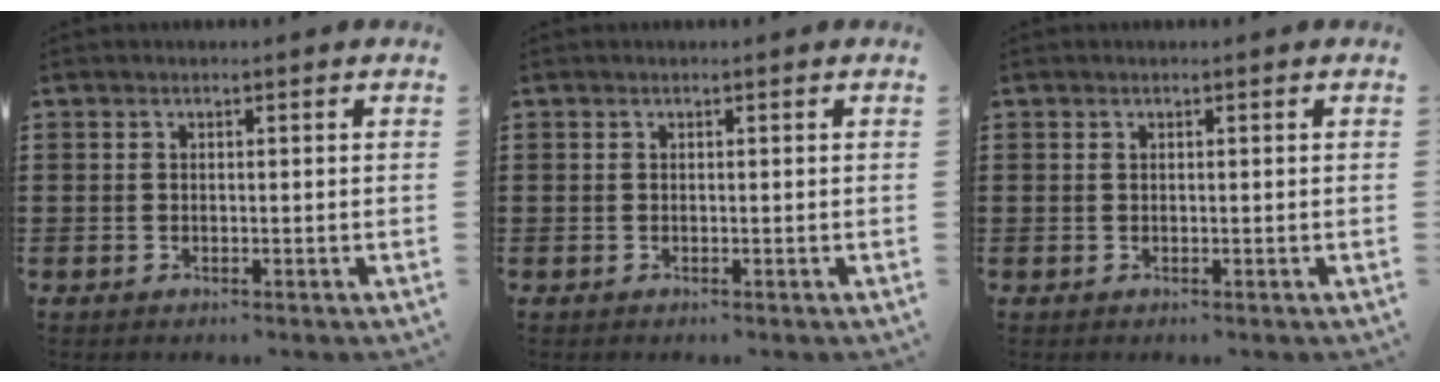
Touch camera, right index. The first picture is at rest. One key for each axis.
{"total": 0.0}
{"total": 0.0}